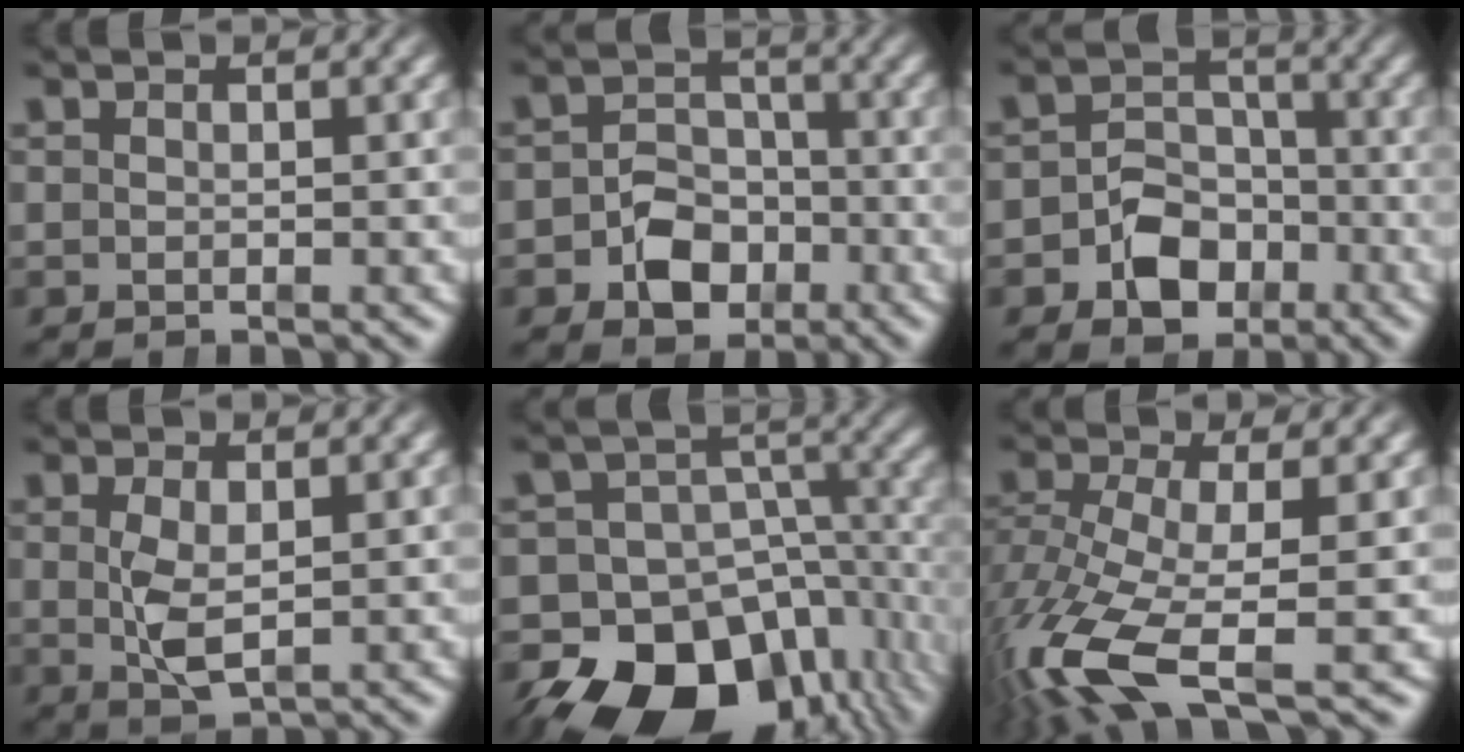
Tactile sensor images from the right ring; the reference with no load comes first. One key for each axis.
{"total": 5.1, "fx": -2.2, "fy": 4.0, "fz": 2.3, "tx": -0.026, "ty": -0.017, "tz": -0.034}
{"total": 5.6, "fx": -2.3, "fy": 4.5, "fz": 2.5, "tx": -0.033, "ty": -0.016, "tz": -0.037}
{"total": 3.2, "fx": -0.2, "fy": 1.3, "fz": 2.9, "tx": -0.059, "ty": -0.020, "tz": 0.010}
{"total": 19.6, "fx": -9.0, "fy": 14.3, "fz": 10.1, "tx": -0.177, "ty": -0.079, "tz": -0.126}
{"total": 7.8, "fx": -3.8, "fy": 3.4, "fz": 6.0, "tx": -0.148, "ty": -0.056, "tz": -0.036}